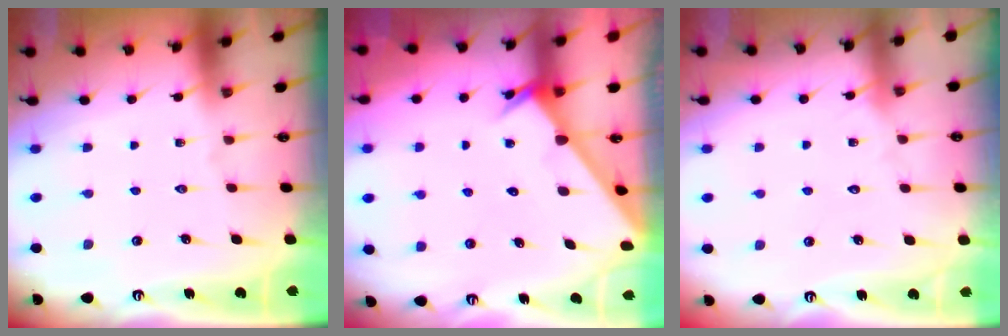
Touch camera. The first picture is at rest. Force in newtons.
{"total": 3.8, "press": 3.8, "slide": 0.4}
{"total": 5.2, "press": 5.2, "slide": 0.6}